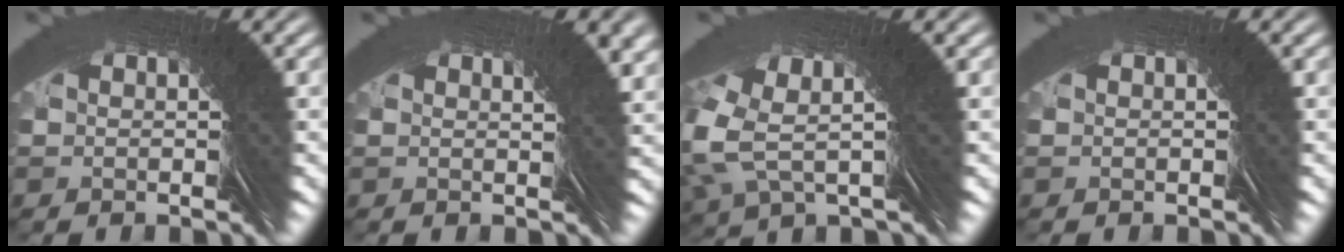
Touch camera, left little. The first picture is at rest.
{"total": 4.7, "force": [0.7, -4.1, -2.2], "torque": [0.047, 0.030, 0.005]}
{"total": 4.8, "force": [4.0, 0.3, 2.7], "torque": [-0.056, 0.050, 0.039]}
{"total": 0.0}